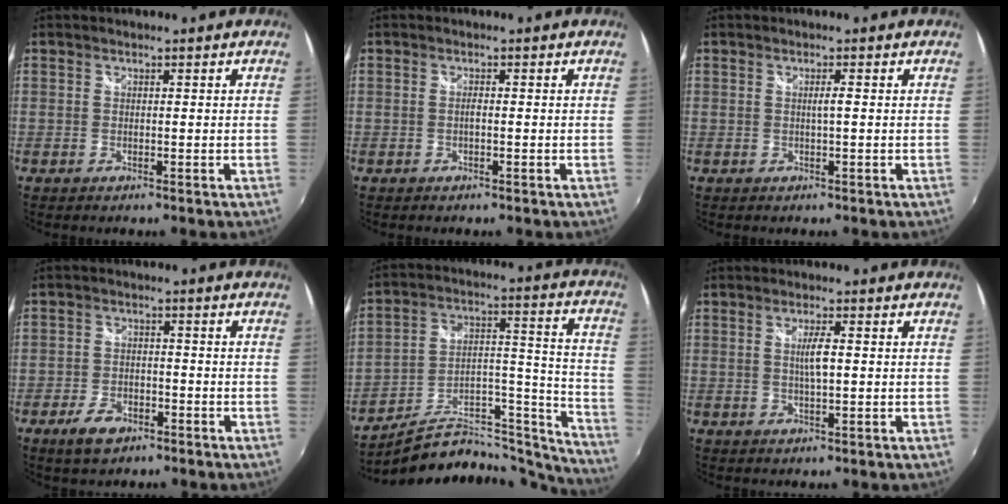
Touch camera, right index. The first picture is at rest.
{"total": 0.7, "force": [-0.3, 0.2, 0.6], "torque": [-0.013, 0.001, -0.006]}
{"total": 1.3, "force": [0.0, -0.3, 1.3], "torque": [-0.021, -0.001, -0.002]}
{"total": 6.1, "force": [-3.9, 3.4, 3.1], "torque": [-0.081, 0.002, -0.067]}
{"total": 21.7, "force": [-19.6, 6.6, 6.6], "torque": [-0.058, 0.067, -0.285]}
{"total": 3.4, "force": [0.2, 0.3, 3.4], "torque": [-0.061, -0.002, 0.005]}